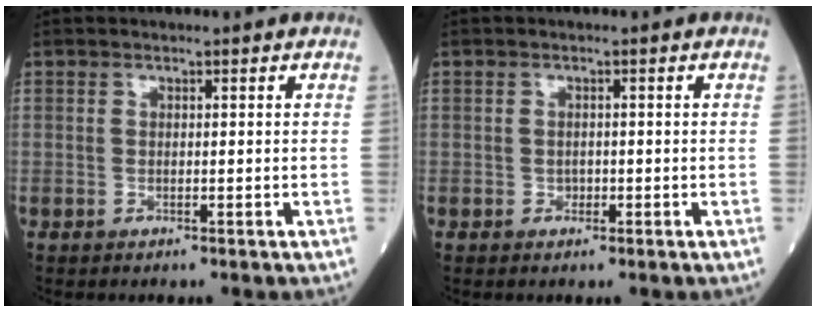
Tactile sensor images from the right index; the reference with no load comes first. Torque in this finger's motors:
{"motor_torque": [-0.06, -0.05, -0.04, 0.01]}